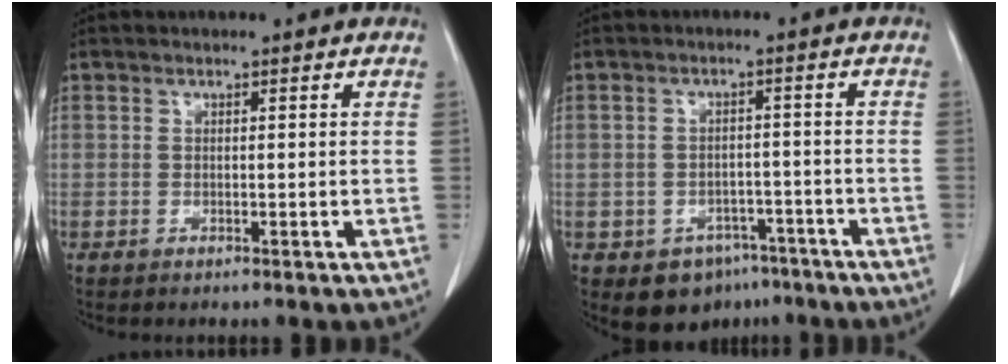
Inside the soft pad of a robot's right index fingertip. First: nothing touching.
{"total": 6.7, "force": [-4.1, 4.9, 1.8], "torque": [-0.016, 0.011, -0.049]}